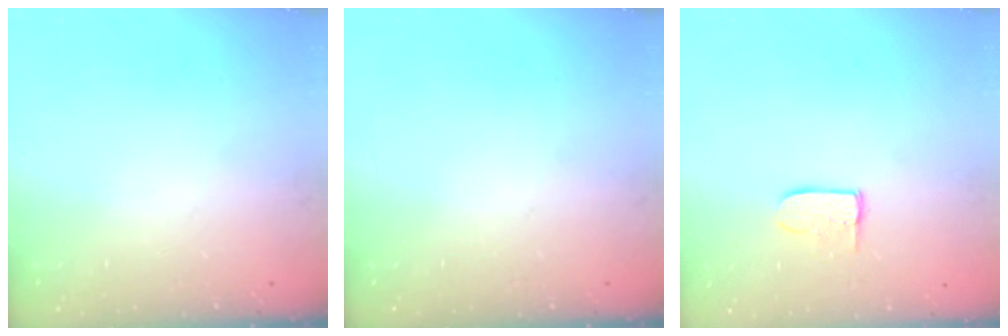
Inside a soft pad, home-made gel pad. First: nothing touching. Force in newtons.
{"total": 0.0}
{"total": 7.0, "press": 7.0, "slide": 0.3}